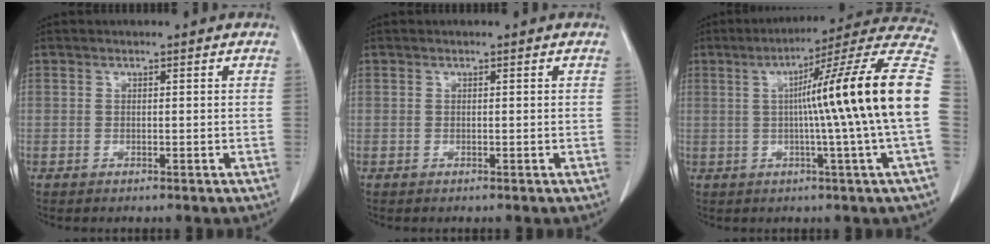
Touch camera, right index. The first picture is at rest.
{"total": 0.0}
{"total": 20.9, "force": [0.3, -2.4, 20.8], "torque": [-0.249, 0.020, -0.013]}